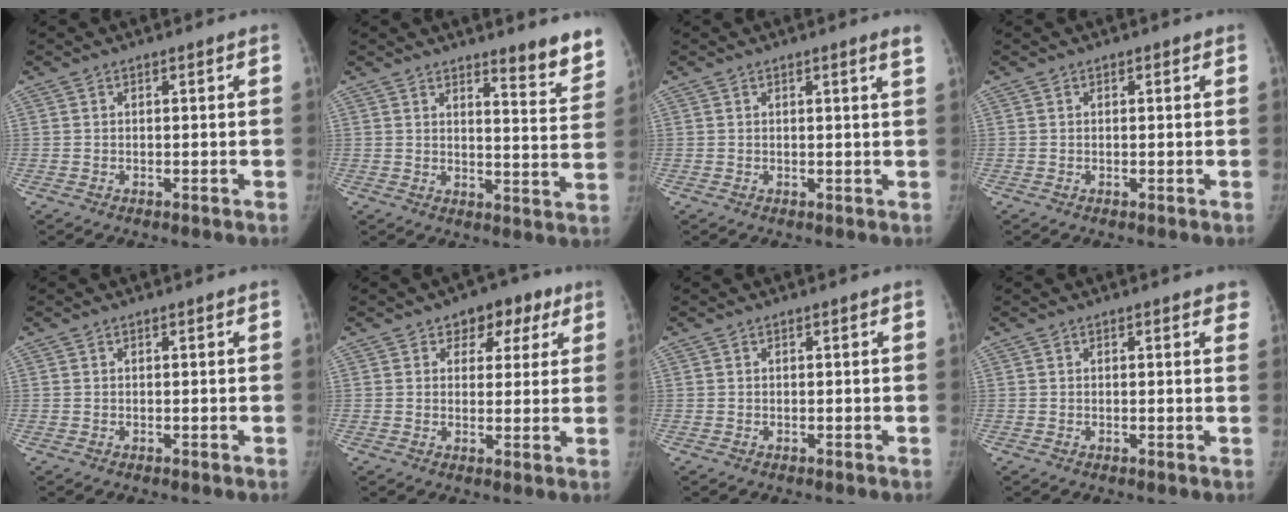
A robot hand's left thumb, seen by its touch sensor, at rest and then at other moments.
{"total": 8.4, "force": [6.9, 1.4, 4.7], "torque": [-0.034, -0.056, 0.085]}
{"total": 1.9, "force": [1.3, -0.5, 1.3], "torque": [-0.021, -0.008, 0.017]}
{"total": 0.0}
{"total": 0.0}
{"total": 7.1, "force": [3.7, 5.1, 3.3], "torque": [0.009, -0.007, 0.045]}
{"total": 0.0}
{"total": 3.1, "force": [2.4, 1.0, 1.6], "torque": [-0.002, -0.003, 0.018]}